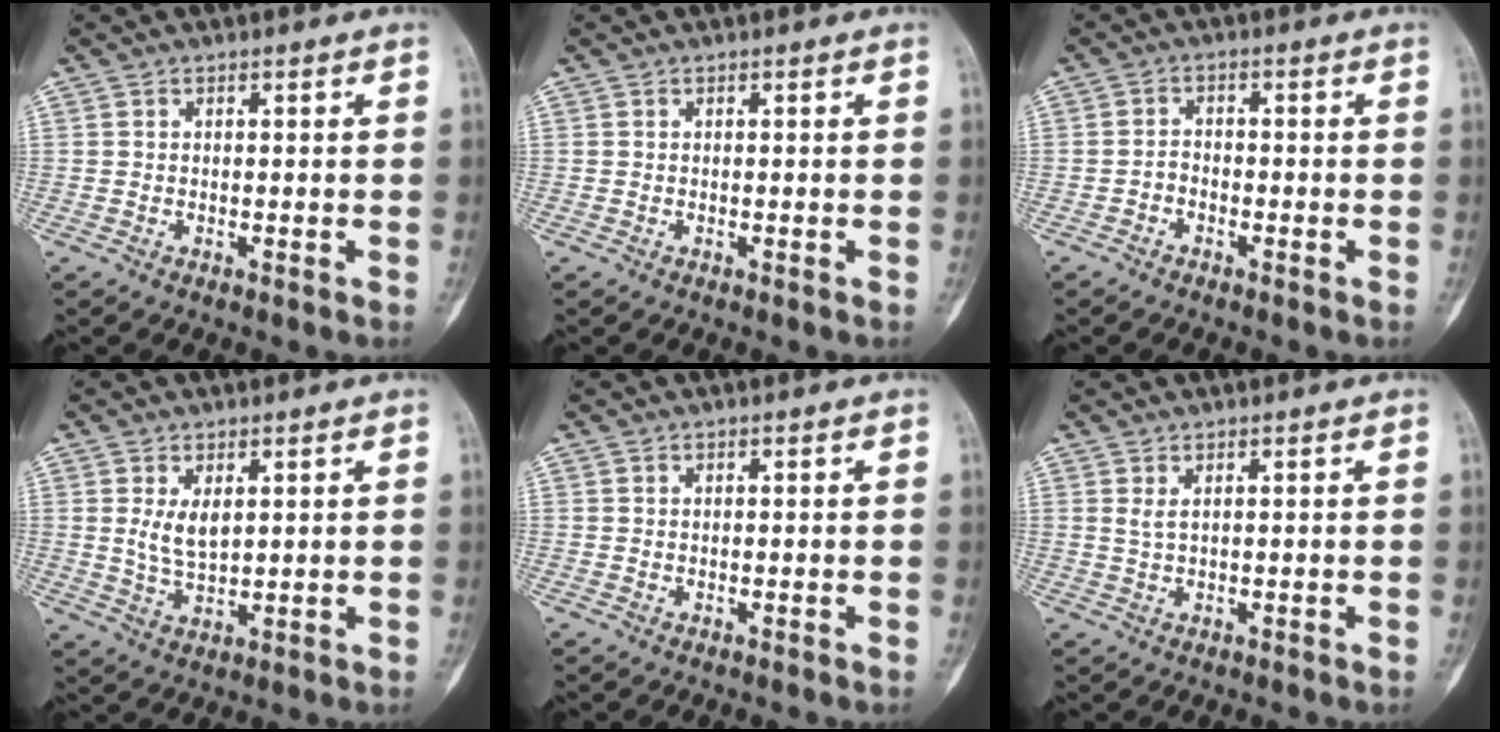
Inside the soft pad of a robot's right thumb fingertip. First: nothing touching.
{"total": 0.0}
{"total": 1.9, "force": [-1.2, 1.4, 0.7], "torque": [-0.007, 0.013, -0.026]}
{"total": 4.9, "force": [1.6, 2.5, 3.9], "torque": [-0.070, -0.015, 0.039]}
{"total": 0.0}
{"total": 1.5, "force": [0.7, 0.4, 1.2], "torque": [-0.030, 0.000, 0.019]}